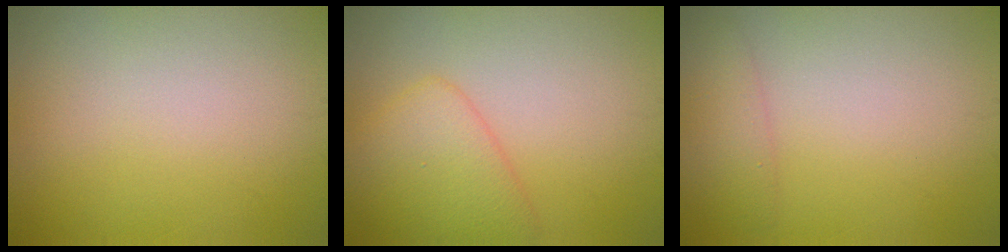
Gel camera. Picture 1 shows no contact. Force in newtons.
{"total": 3.6, "press": 3.6, "slide": 0.2}
{"total": 1.5, "press": 1.5, "slide": 0.0}